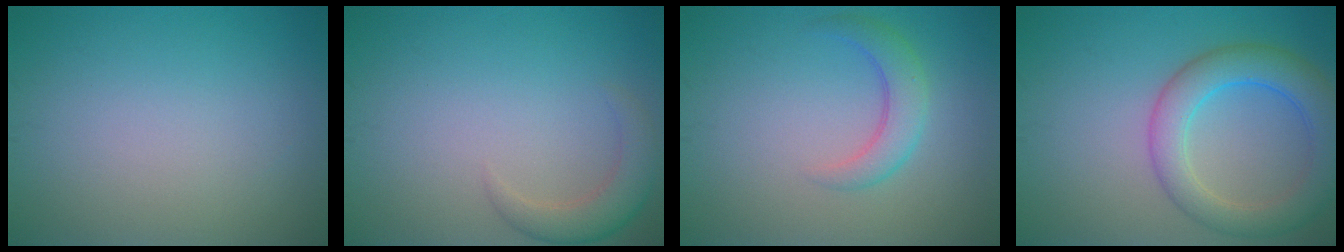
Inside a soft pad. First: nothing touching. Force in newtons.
{"total": 2.9, "press": 2.9, "slide": 0.3}
{"total": 2.8, "press": 2.8, "slide": 0.1}
{"total": 5.7, "press": 5.7, "slide": 0.2}